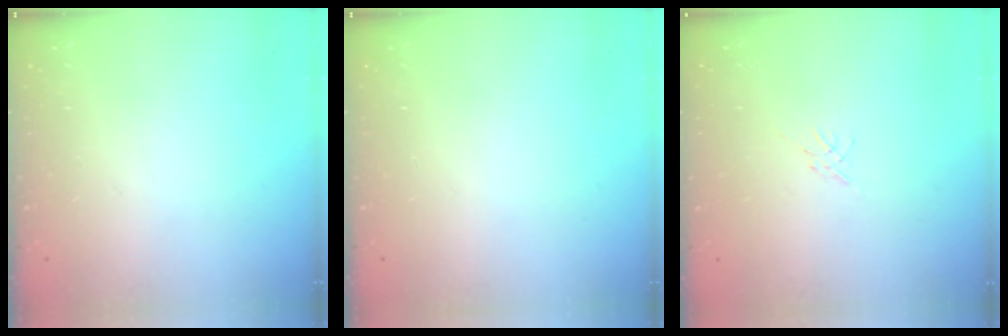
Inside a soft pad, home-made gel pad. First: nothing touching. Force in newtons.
{"total": 0.0}
{"total": 0.0}